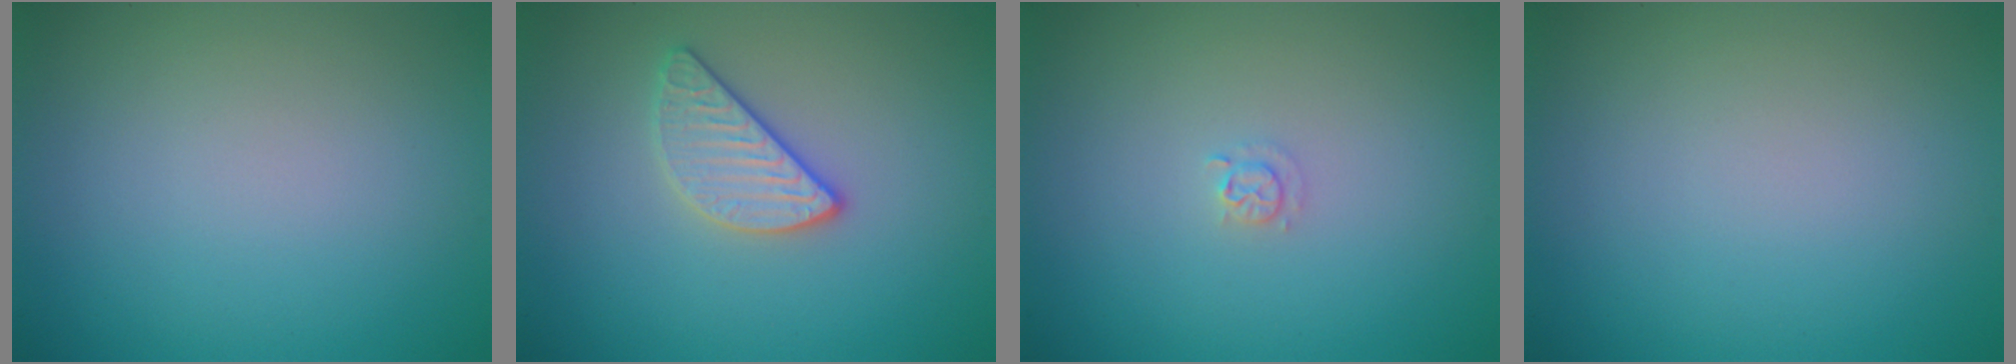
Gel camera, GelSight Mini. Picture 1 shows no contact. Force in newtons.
{"total": 2.6, "press": 2.5, "slide": 0.7}
{"total": 0.9, "press": 0.9, "slide": 0.1}
{"total": 0.0}